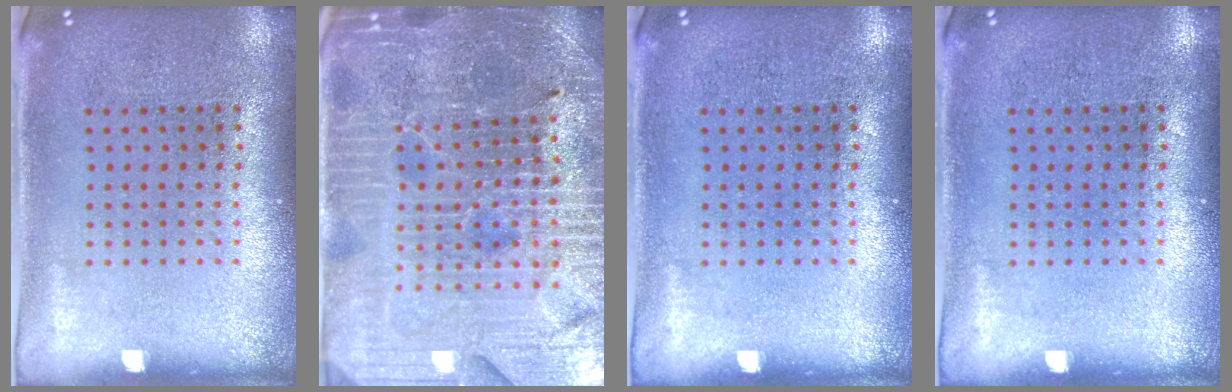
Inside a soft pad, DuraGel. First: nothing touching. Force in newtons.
{"total": 5.3, "press": 4.9, "slide": 1.8}
{"total": 0.0}
{"total": 0.0}